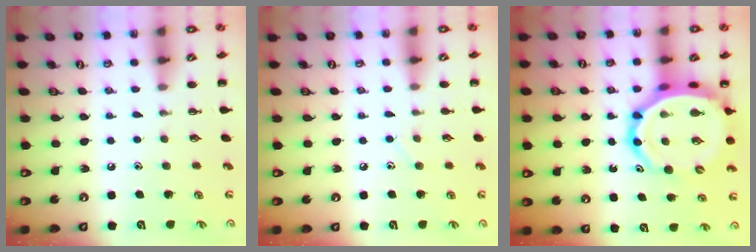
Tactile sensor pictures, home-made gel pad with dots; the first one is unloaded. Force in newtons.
{"total": 4.1, "press": 3.9, "slide": 1.3}
{"total": 14.6, "press": 13.9, "slide": 4.2}